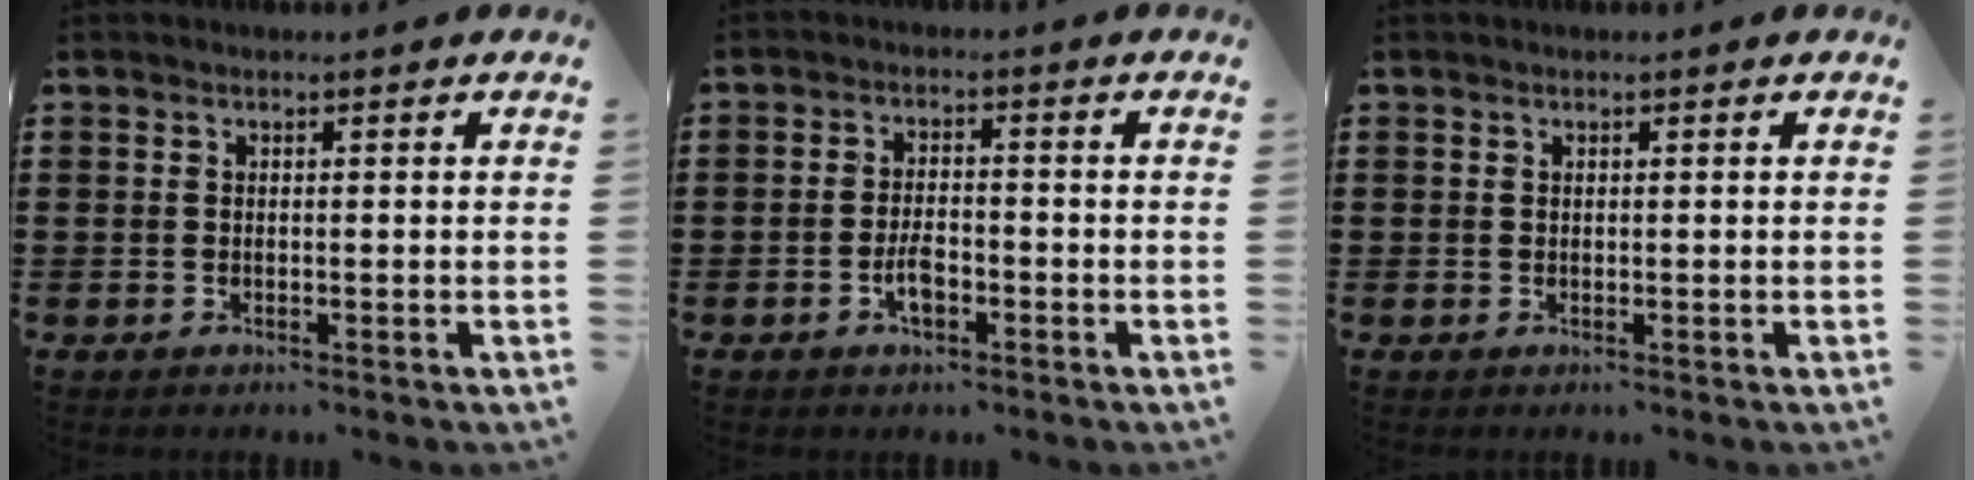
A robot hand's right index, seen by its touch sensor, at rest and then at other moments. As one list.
[{"total": 3.4, "force": [-1.5, 1.4, 2.7], "torque": [-0.061, -0.001, -0.031]}, {"total": 0.0}]